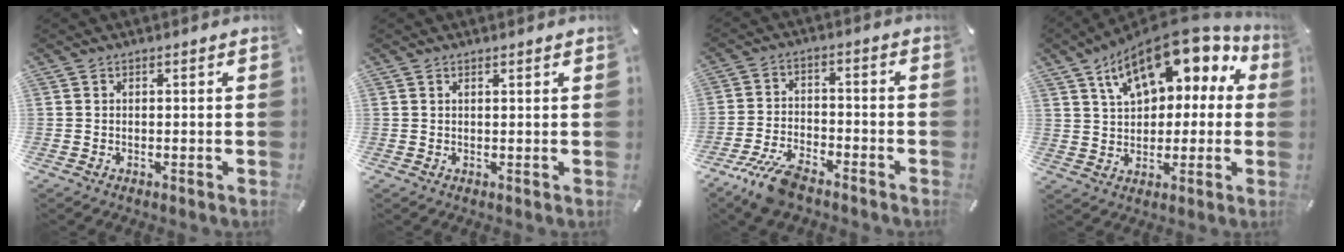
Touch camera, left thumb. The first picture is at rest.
{"total": 0.7, "force": [0.6, -0.1, 0.4], "torque": [-0.006, -0.002, 0.010]}
{"total": 9.0, "force": [-6.8, 3.0, 5.1], "torque": [-0.109, 0.025, -0.127]}
{"total": 15.6, "force": [8.6, 8.8, 9.7], "torque": [-0.167, -0.043, 0.153]}